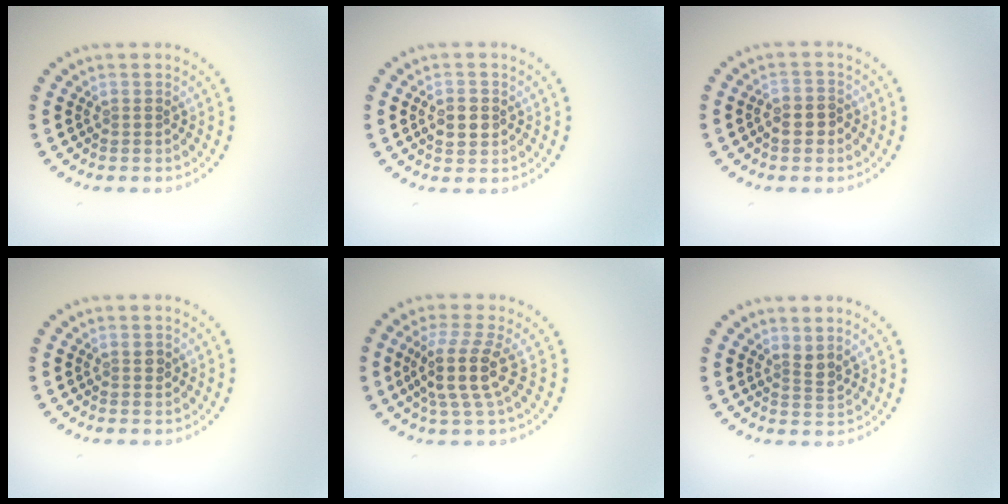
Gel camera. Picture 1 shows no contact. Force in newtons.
{"total": 2.1, "press": 2.1, "slide": 0.3}
{"total": 1.9, "press": 1.8, "slide": 0.4}
{"total": 0.8, "press": 0.8, "slide": 0.3}
{"total": 4.2, "press": 3.2, "slide": 2.7}
{"total": 1.3, "press": 1.0, "slide": 0.9}